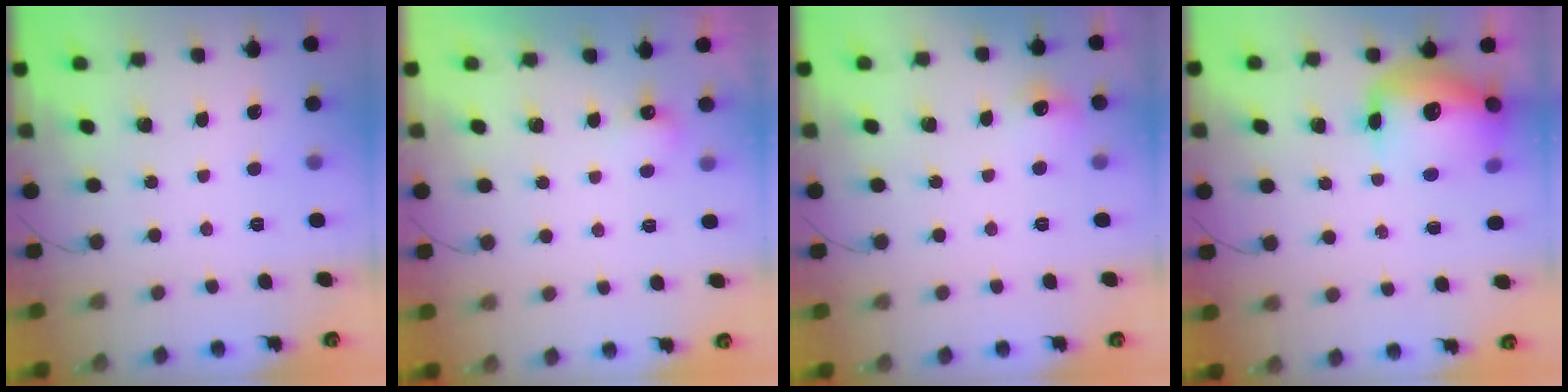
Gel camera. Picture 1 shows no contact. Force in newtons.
{"total": 3.4, "press": 3.3, "slide": 0.8}
{"total": 6.3, "press": 6.2, "slide": 1.2}
{"total": 16.7, "press": 16.2, "slide": 3.7}